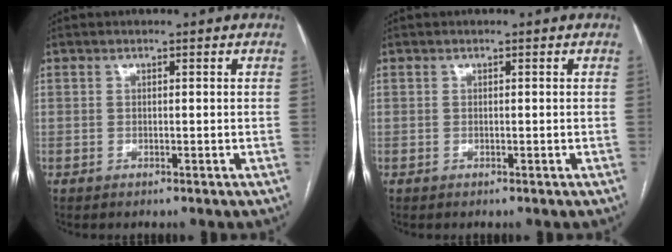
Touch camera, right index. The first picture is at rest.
{"total": 0.0}